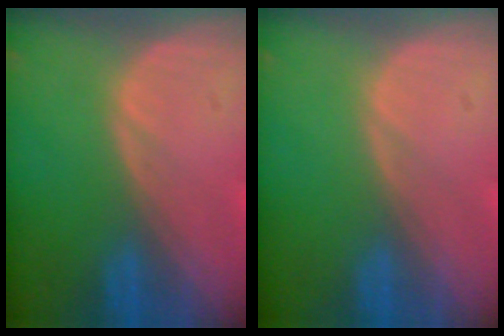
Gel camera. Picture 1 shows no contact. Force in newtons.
{"total": 0.0}